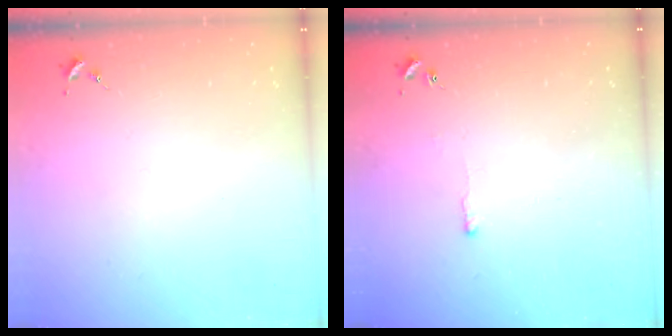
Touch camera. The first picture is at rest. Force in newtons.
{"total": 2.6, "press": 2.6, "slide": 0.4}